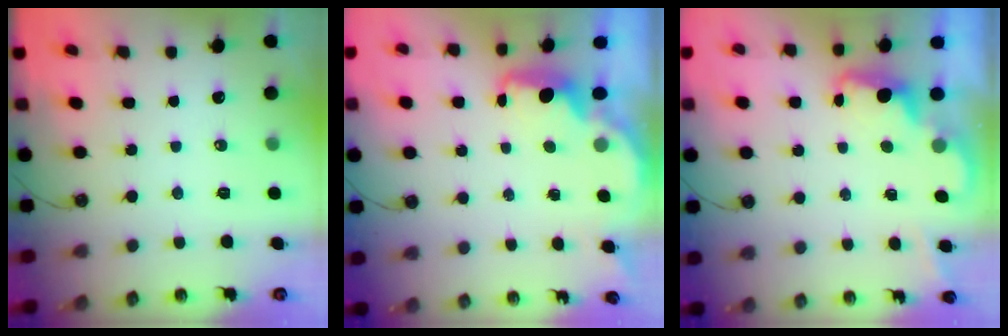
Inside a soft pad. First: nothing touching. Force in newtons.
{"total": 2.2, "press": 2.1, "slide": 0.7}
{"total": 2.5, "press": 2.4, "slide": 0.5}